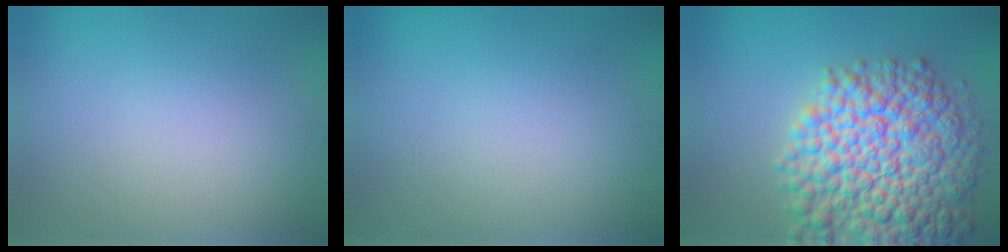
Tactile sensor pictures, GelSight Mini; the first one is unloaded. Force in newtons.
{"total": 0.0}
{"total": 12.1, "press": 12.1, "slide": 0.5}